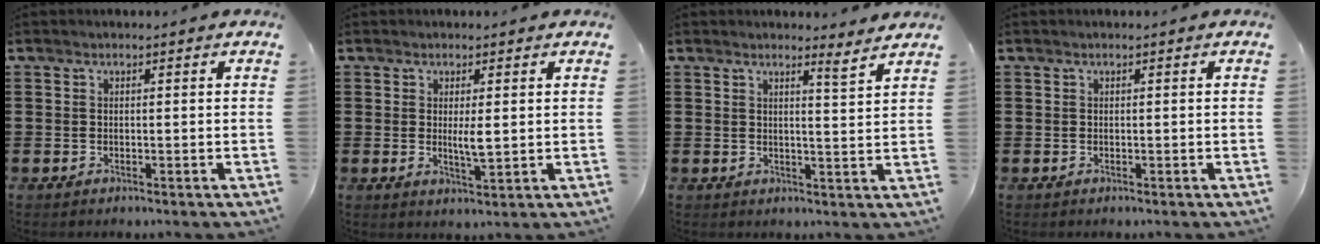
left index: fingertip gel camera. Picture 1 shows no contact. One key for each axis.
{"total": 3.2, "fx": 0.5, "fy": 0.7, "fz": 3.1, "tx": -0.052, "ty": -0.005, "tz": 0.007}
{"total": 2.4, "fx": 2.1, "fy": -0.8, "fz": 0.9, "tx": -0.018, "ty": -0.019, "tz": 0.030}
{"total": 0.0}